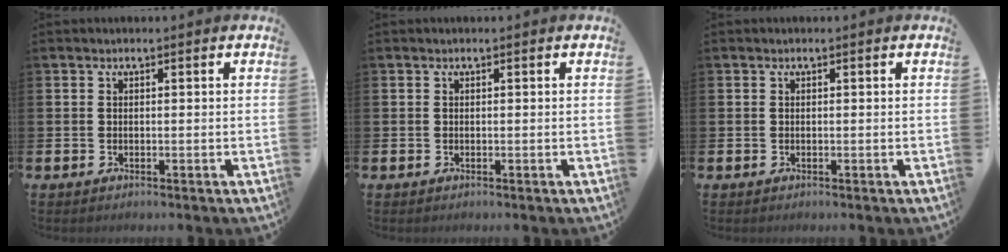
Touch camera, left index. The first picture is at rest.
{"total": 0.0}
{"total": 0.0}